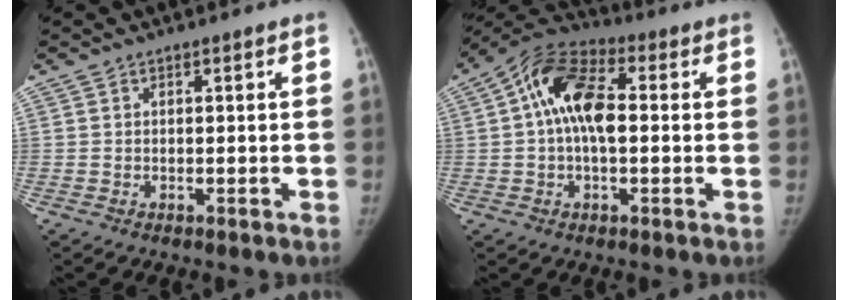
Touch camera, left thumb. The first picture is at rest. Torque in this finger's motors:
{"motor_torque": [-0.38, 0.79, 1.18, 0.19, 0.17]}